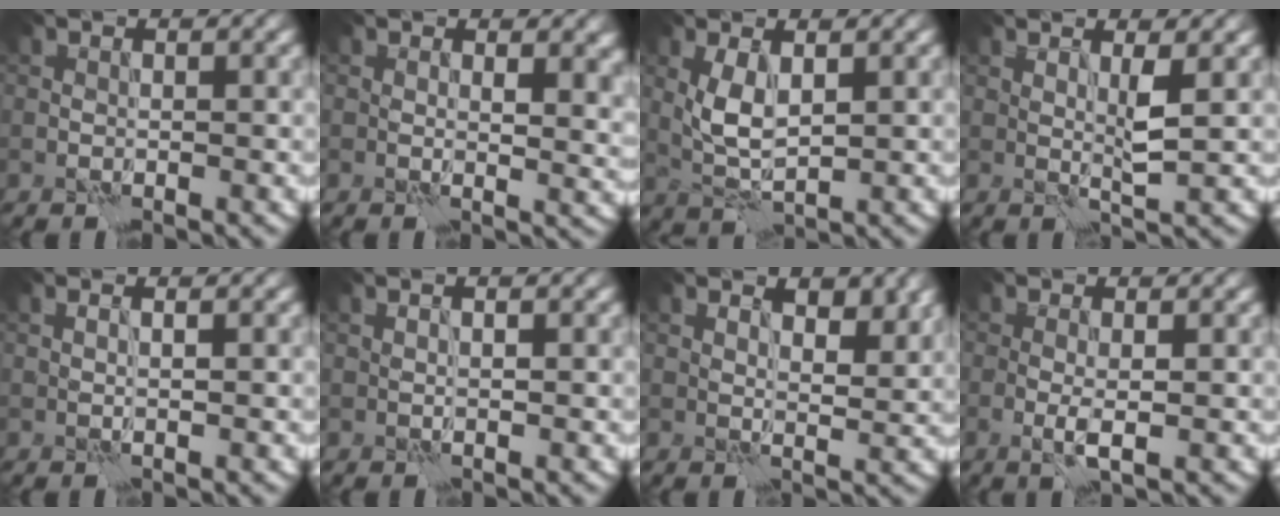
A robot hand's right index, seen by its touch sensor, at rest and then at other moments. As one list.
[{"total": 4.2, "force": [1.2, 2.1, 3.4], "torque": [-0.043, -0.010, 0.025]}, {"total": 3.6, "force": [0.8, 1.5, 3.2], "torque": [-0.075, 0.001, 0.019]}, {"total": 2.0, "force": [0.7, 0.1, 1.9], "torque": [-0.040, -0.004, 0.011]}, {"total": 1.0, "force": [0.5, 0.2, 0.8], "torque": [-0.011, -0.007, 0.003]}, {"total": 1.8, "force": [1.0, 0.7, 1.3], "torque": [-0.013, 0.004, 0.000]}, {"total": 3.3, "force": [2.1, 1.2, 2.3], "torque": [-0.030, -0.007, 0.032]}, {"total": 1.9, "force": [-0.2, 0.3, 1.8], "torque": [-0.037, -0.003, -0.005]}]